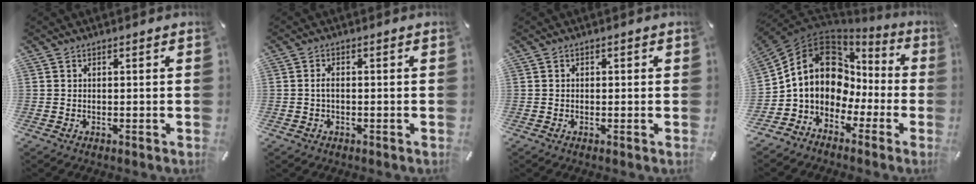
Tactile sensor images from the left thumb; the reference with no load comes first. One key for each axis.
{"total": 2.1, "fx": -0.3, "fy": 1.3, "fz": 1.7, "tx": -0.041, "ty": 0.000, "tz": -0.009}
{"total": 0.6, "fx": -0.2, "fy": 0.5, "fz": 0.3, "tx": -0.005, "ty": 0.004, "tz": -0.005}
{"total": 14.1, "fx": 2.0, "fy": 11.7, "fz": 7.5, "tx": -0.152, "ty": -0.014, "tz": 0.035}